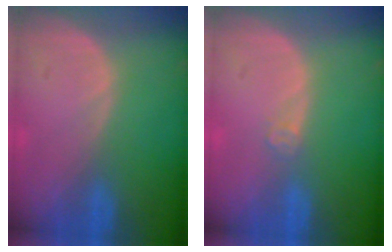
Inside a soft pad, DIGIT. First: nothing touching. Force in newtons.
{"total": 1.5, "press": 1.2, "slide": 0.9}